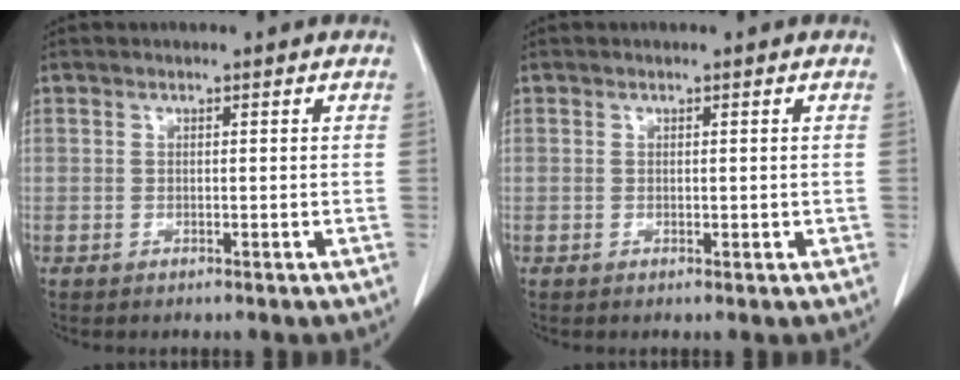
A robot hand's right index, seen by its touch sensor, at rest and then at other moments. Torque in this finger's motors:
{"motor_torque": [-0.31, 0.63, -0.12, 0.01]}